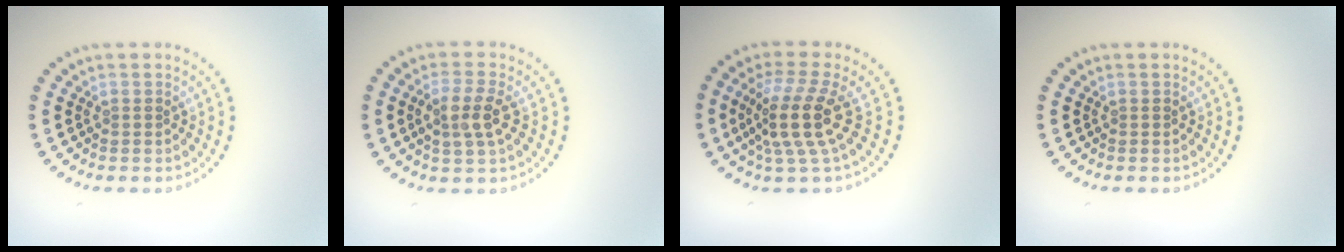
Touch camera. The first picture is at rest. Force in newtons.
{"total": 2.8, "press": 2.6, "slide": 1.1}
{"total": 4.6, "press": 3.4, "slide": 3.0}
{"total": 0.0}